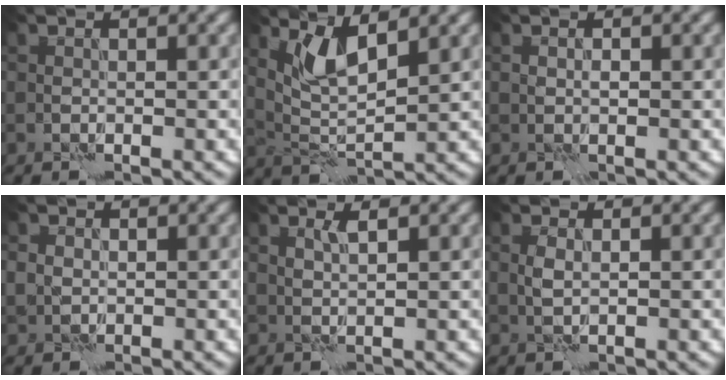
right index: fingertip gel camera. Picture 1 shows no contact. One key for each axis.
{"total": 3.6, "fx": 2.1, "fy": 0.8, "fz": 2.7, "tx": -0.064, "ty": -0.009, "tz": 0.048}
{"total": 0.5, "fx": 0.0, "fy": 0.3, "fz": 0.4, "tx": -0.008, "ty": 0.000, "tz": 0.002}
{"total": 1.2, "fx": 0.0, "fy": 1.1, "fz": 0.3, "tx": -0.005, "ty": -0.001, "tz": -0.002}
{"total": 1.0, "fx": 0.7, "fy": -0.1, "fz": 0.8, "tx": -0.017, "ty": 0.000, "tz": 0.012}
{"total": 1.0, "fx": 0.2, "fy": 0.4, "fz": 0.8, "tx": -0.020, "ty": 0.000, "tz": 0.005}